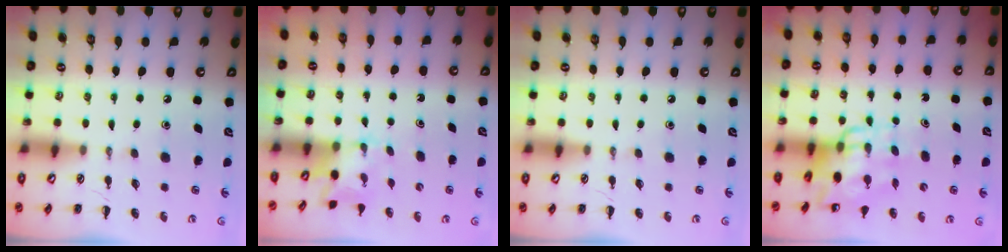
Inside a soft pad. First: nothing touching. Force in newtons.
{"total": 1.6, "press": 1.5, "slide": 0.6}
{"total": 0.0}
{"total": 10.0, "press": 9.5, "slide": 3.2}